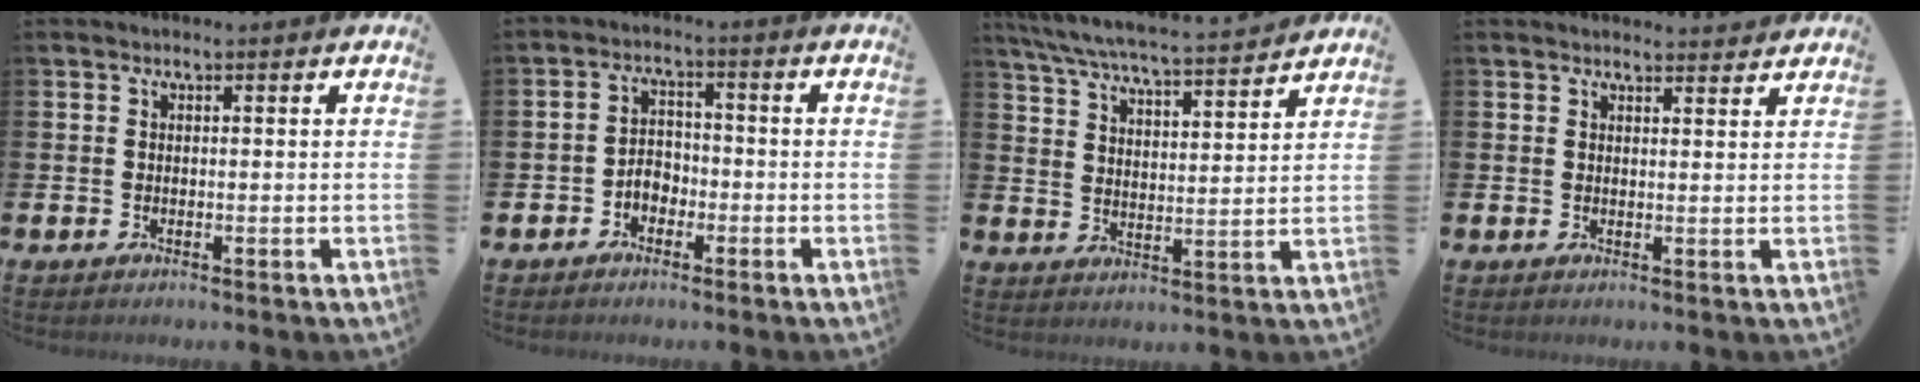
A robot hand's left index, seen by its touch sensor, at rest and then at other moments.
{"total": 2.9, "force": [-1.8, 2.0, 1.1], "torque": [-0.026, 0.011, -0.039]}
{"total": 6.5, "force": [6.1, 0.1, 2.0], "torque": [-0.064, -0.045, 0.106]}
{"total": 1.9, "force": [1.8, 0.3, 0.0], "torque": [0.009, -0.013, 0.031]}